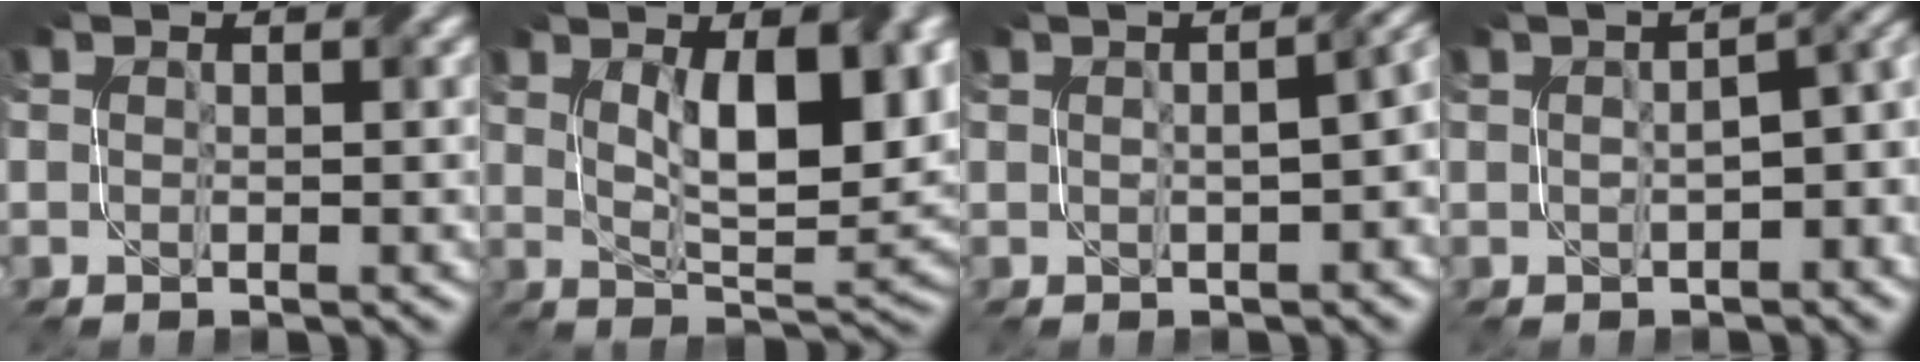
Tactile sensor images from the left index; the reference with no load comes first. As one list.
[{"total": 9.7, "force": [3.1, 3.4, 8.6], "torque": [-0.133, -0.001, 0.063]}, {"total": 6.3, "force": [-0.1, 3.1, 5.5], "torque": [-0.045, 0.005, 0.010]}, {"total": 5.6, "force": [-0.5, 2.7, 4.9], "torque": [-0.052, 0.008, 0.003]}]